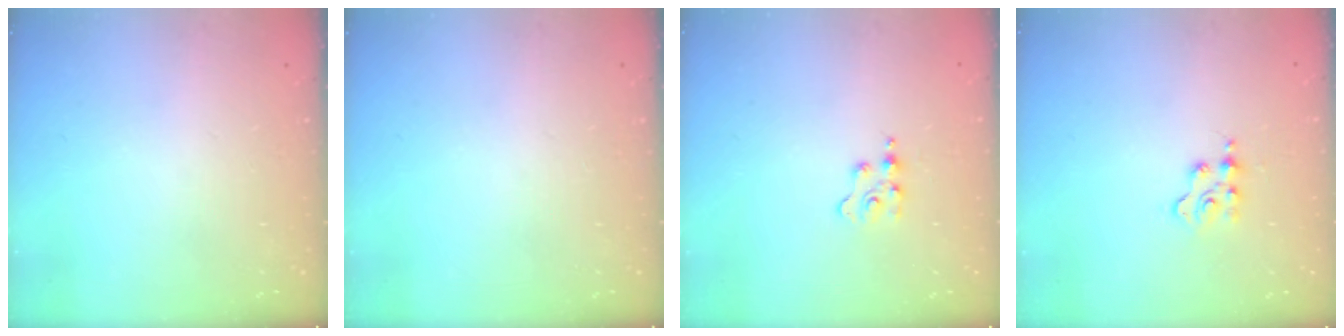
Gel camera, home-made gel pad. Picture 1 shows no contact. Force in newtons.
{"total": 0.0}
{"total": 2.5, "press": 2.5, "slide": 0.4}
{"total": 2.4, "press": 2.4, "slide": 0.3}